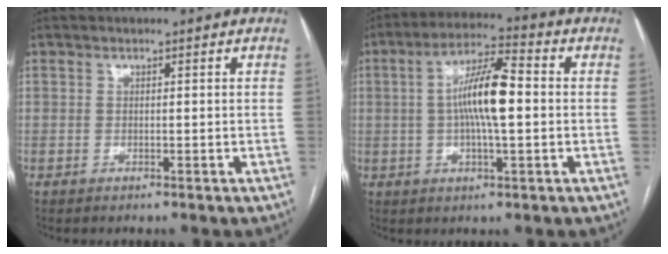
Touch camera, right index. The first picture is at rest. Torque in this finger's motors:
{"motor_torque": [0.82, 0.24, 0.33, 0.13]}